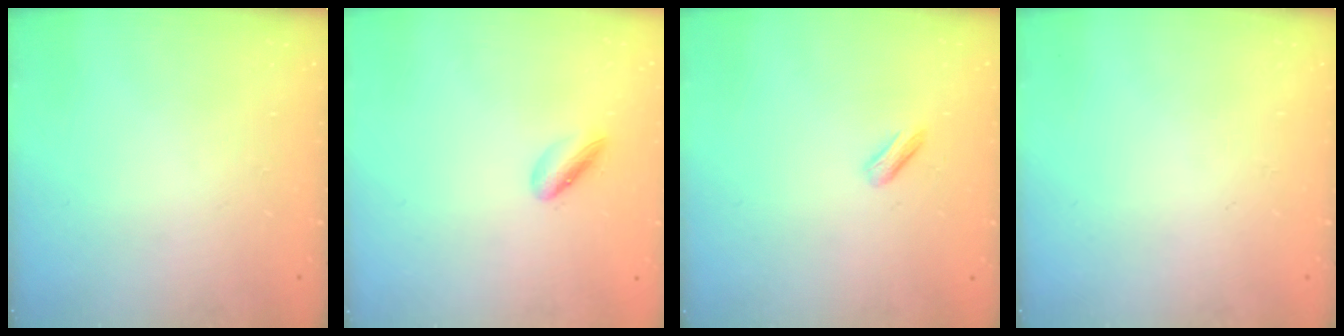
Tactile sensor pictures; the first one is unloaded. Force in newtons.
{"total": 3.8, "press": 3.6, "slide": 1.1}
{"total": 2.8, "press": 2.7, "slide": 0.8}
{"total": 0.0}